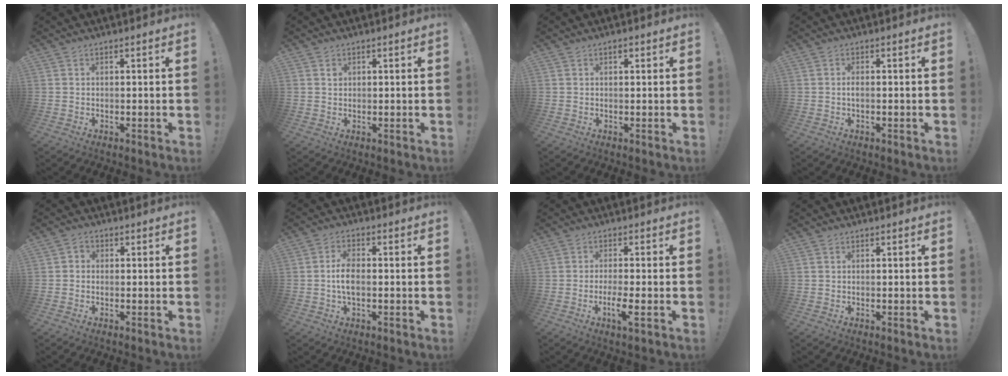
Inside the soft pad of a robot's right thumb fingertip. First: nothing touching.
{"total": 1.1, "force": [0.4, 1.1, 0.1], "torque": [0.012, -0.004, 0.003]}
{"total": 0.8, "force": [0.5, 0.5, 0.5], "torque": [-0.009, 0.000, 0.009]}
{"total": 1.2, "force": [-0.5, 0.5, 1.0], "torque": [-0.022, 0.003, -0.009]}
{"total": 1.6, "force": [-0.6, 1.2, 0.9], "torque": [-0.014, 0.004, -0.011]}
{"total": 6.0, "force": [-0.7, 3.3, 5.0], "torque": [-0.088, 0.004, -0.017]}
{"total": 5.8, "force": [-2.1, 0.5, 5.4], "torque": [-0.096, -0.010, -0.036]}
{"total": 0.0}